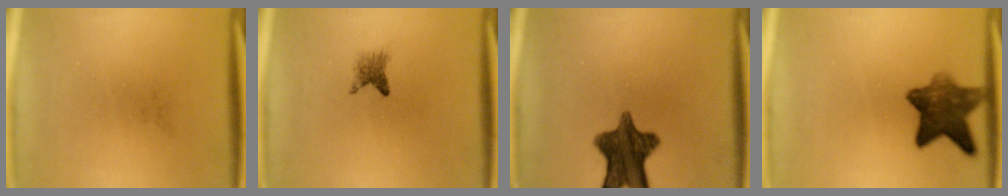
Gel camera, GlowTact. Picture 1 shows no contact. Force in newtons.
{"total": 2.0}
{"total": 10.9}
{"total": 8.5}